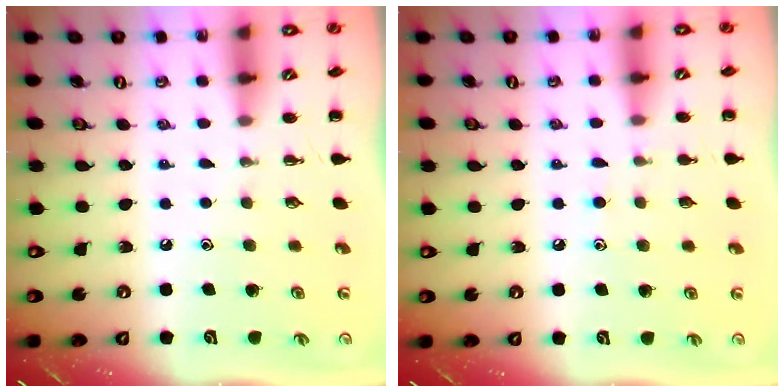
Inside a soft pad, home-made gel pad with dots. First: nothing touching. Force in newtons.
{"total": 5.3, "press": 5.0, "slide": 1.9}